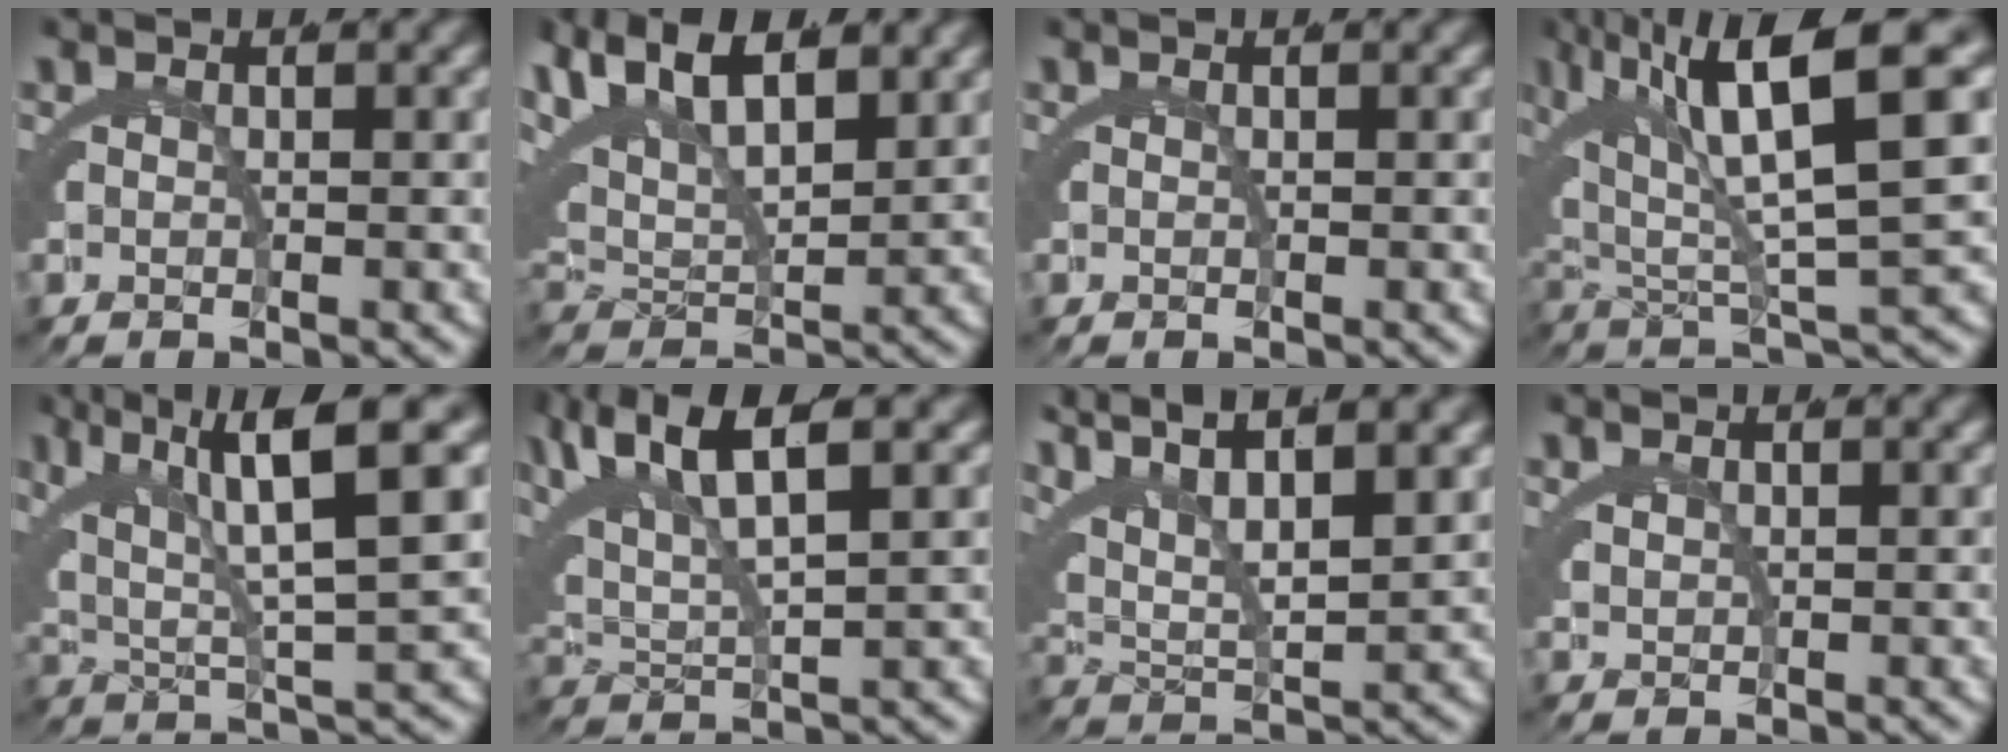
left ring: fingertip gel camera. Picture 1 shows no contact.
{"total": 10.2, "force": [4.4, 6.4, 6.6], "torque": [-0.140, 0.011, 0.065]}
{"total": 0.0}
{"total": 11.7, "force": [3.7, 4.8, 10.0], "torque": [-0.176, 0.002, 0.070]}
{"total": 9.5, "force": [3.4, 3.5, 8.2], "torque": [-0.134, 0.007, 0.056]}
{"total": 9.0, "force": [4.6, 4.4, 6.5], "torque": [-0.134, 0.012, 0.075]}
{"total": 9.1, "force": [4.9, 5.0, 5.9], "torque": [-0.121, 0.014, 0.069]}
{"total": 0.7, "force": [0.6, -0.4, 0.1], "torque": [-0.001, -0.007, 0.019]}